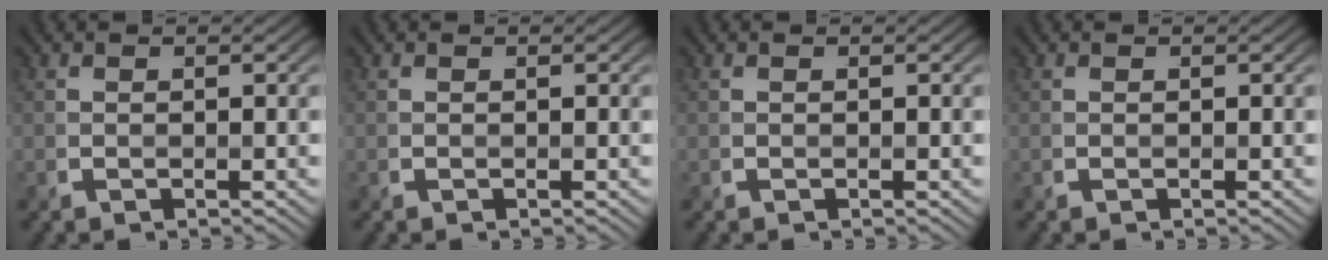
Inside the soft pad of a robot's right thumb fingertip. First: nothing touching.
{"total": 0.0}
{"total": 0.0}
{"total": 0.0}